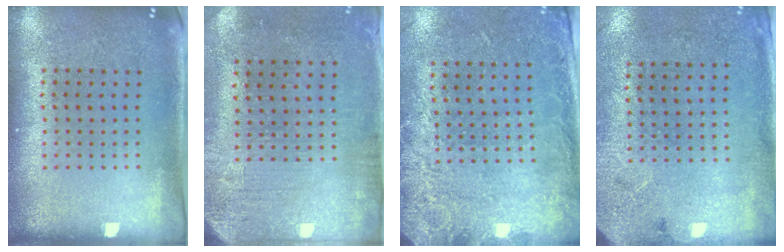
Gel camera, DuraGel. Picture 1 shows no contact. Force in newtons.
{"total": 3.1, "press": 2.5, "slide": 1.8}
{"total": 2.8, "press": 2.0, "slide": 1.9}
{"total": 2.6, "press": 2.1, "slide": 1.6}